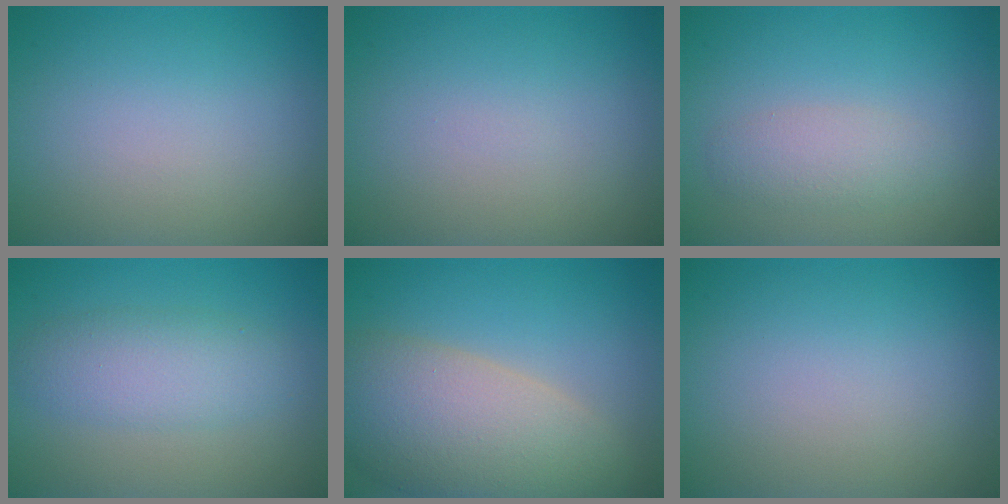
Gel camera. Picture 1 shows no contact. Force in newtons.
{"total": 0.0}
{"total": 2.3, "press": 2.3, "slide": 0.1}
{"total": 3.9, "press": 3.9, "slide": 0.2}
{"total": 9.7, "press": 9.6, "slide": 0.9}
{"total": 0.0}